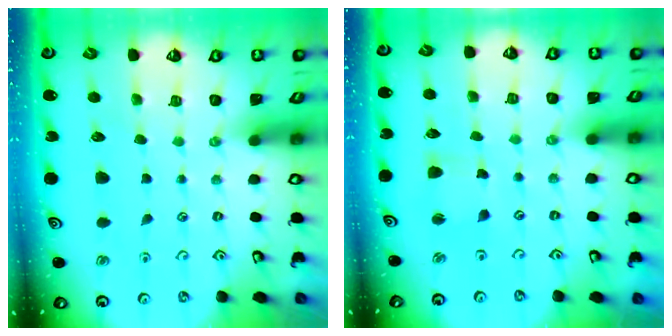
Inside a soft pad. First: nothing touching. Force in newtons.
{"total": 3.0, "press": 2.9, "slide": 0.6}